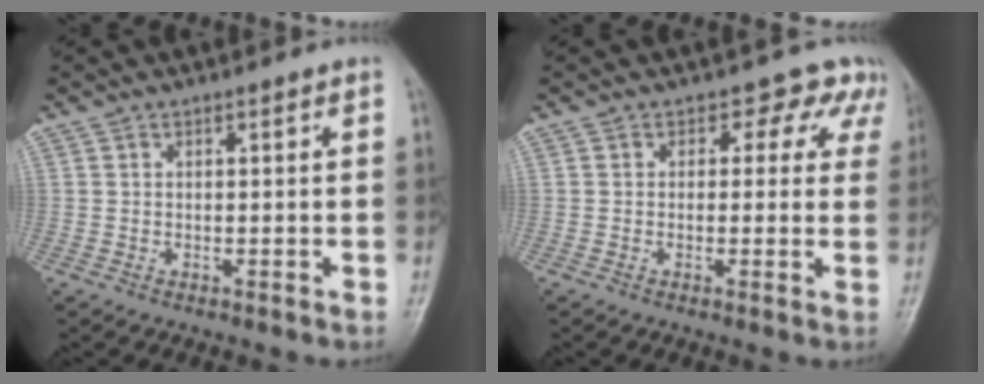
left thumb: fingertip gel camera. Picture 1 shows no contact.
{"total": 5.4, "force": [3.4, 4.0, 1.3], "torque": [0.026, -0.010, 0.013]}